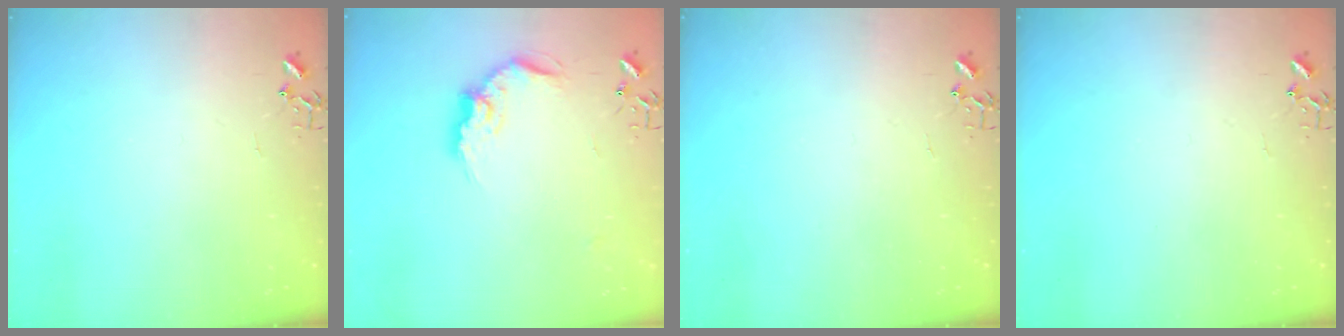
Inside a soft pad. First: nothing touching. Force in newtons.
{"total": 11.4, "press": 11.4, "slide": 0.3}
{"total": 0.0}
{"total": 0.0}